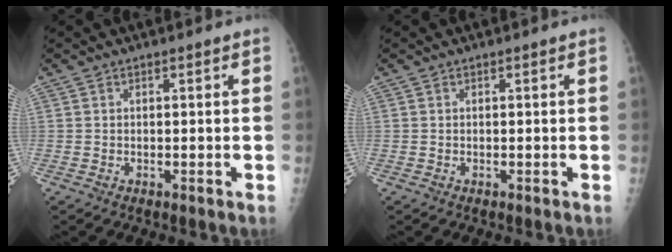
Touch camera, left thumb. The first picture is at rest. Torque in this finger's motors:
{"motor_torque": [0.00, 0.01, 0.00, -0.01, 0.00]}